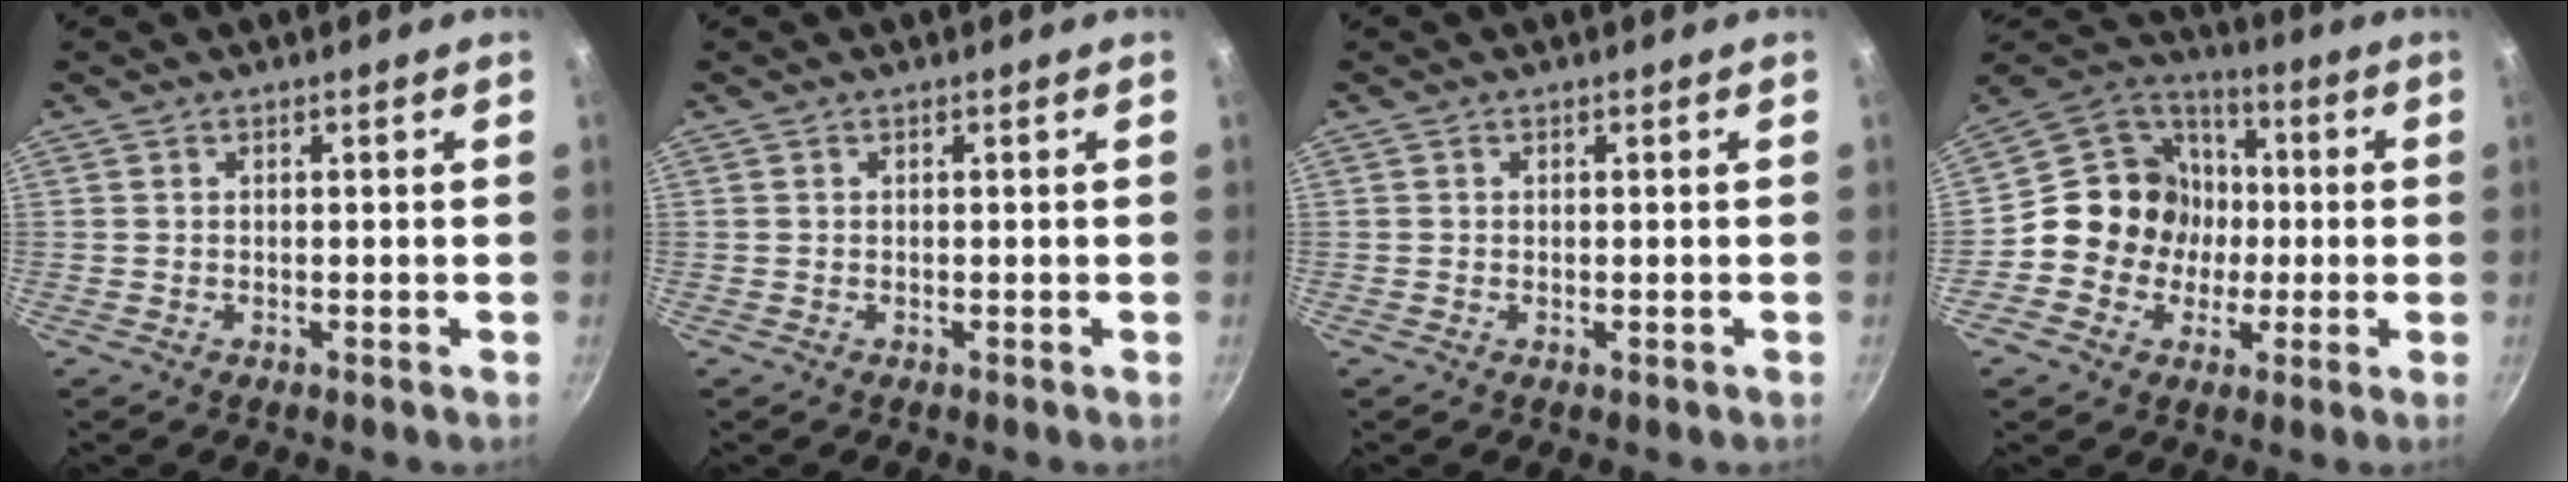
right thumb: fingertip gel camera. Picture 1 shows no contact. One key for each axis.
{"total": 0.0}
{"total": 0.0}
{"total": 14.3, "fx": -1.3, "fy": 13.3, "fz": 5.2, "tx": -0.041, "ty": 0.030, "tz": -0.035}